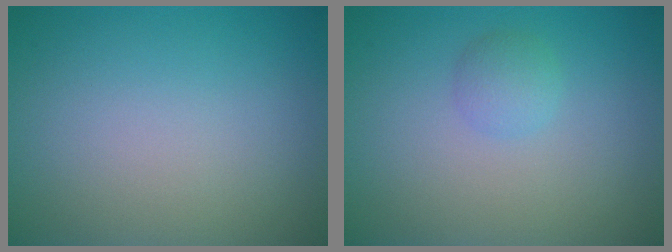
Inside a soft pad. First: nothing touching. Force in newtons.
{"total": 1.5, "press": 1.5, "slide": 0.1}